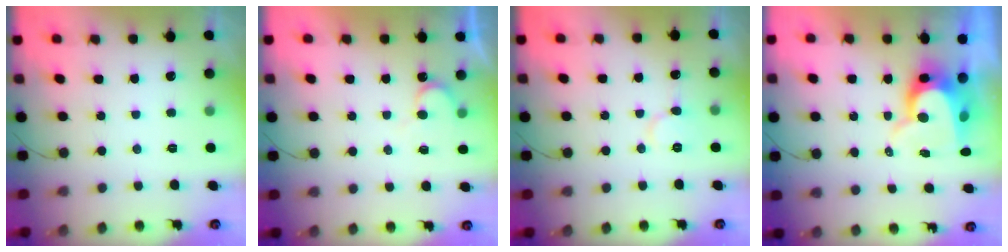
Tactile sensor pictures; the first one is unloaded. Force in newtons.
{"total": 4.1, "press": 4.1, "slide": 0.4}
{"total": 6.1, "press": 6.1, "slide": 0.4}
{"total": 9.8, "press": 9.8, "slide": 0.7}